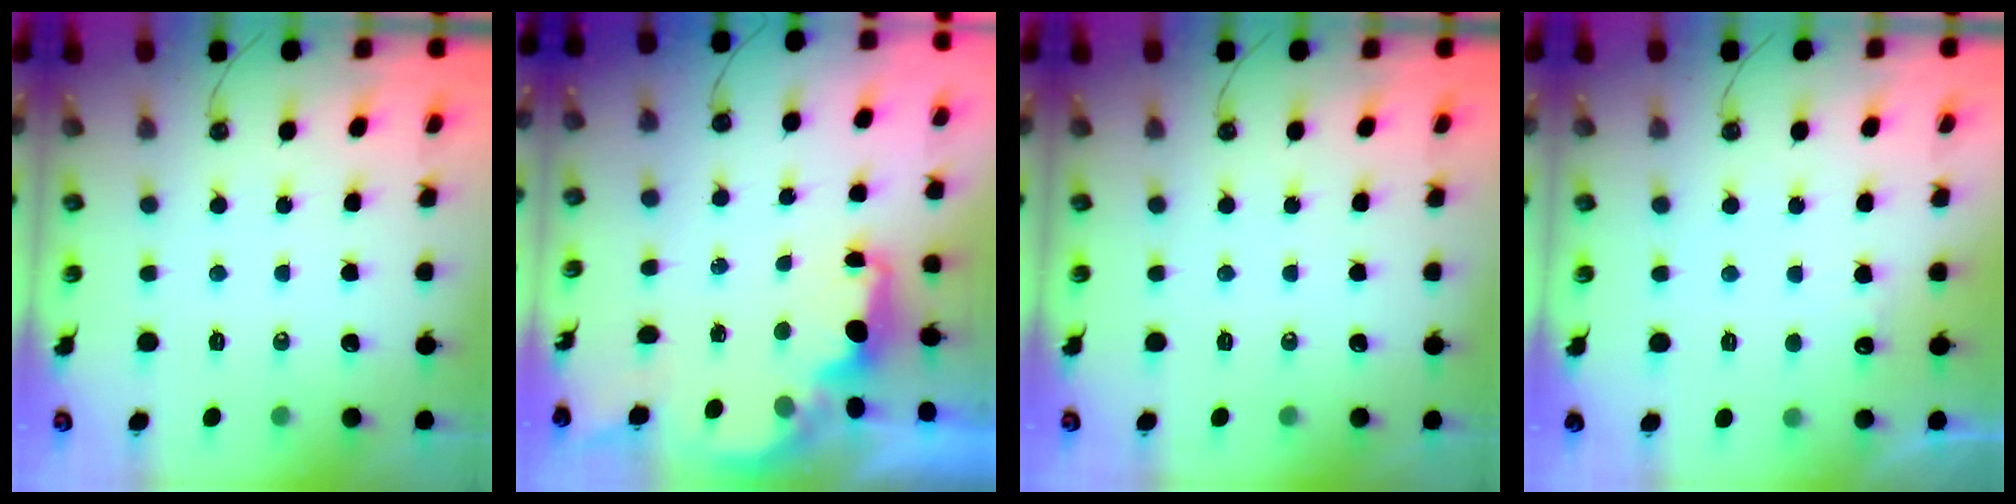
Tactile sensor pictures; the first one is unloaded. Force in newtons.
{"total": 1.8, "press": 1.7, "slide": 0.5}
{"total": 0.0}
{"total": 5.1, "press": 4.9, "slide": 1.3}